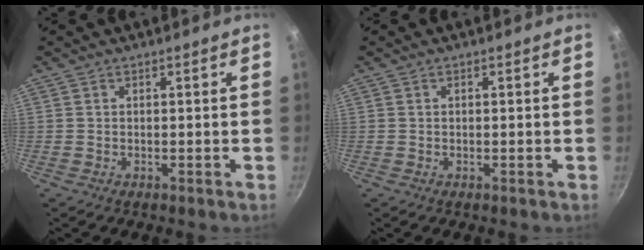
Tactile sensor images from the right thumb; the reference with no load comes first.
{"total": 0.0}